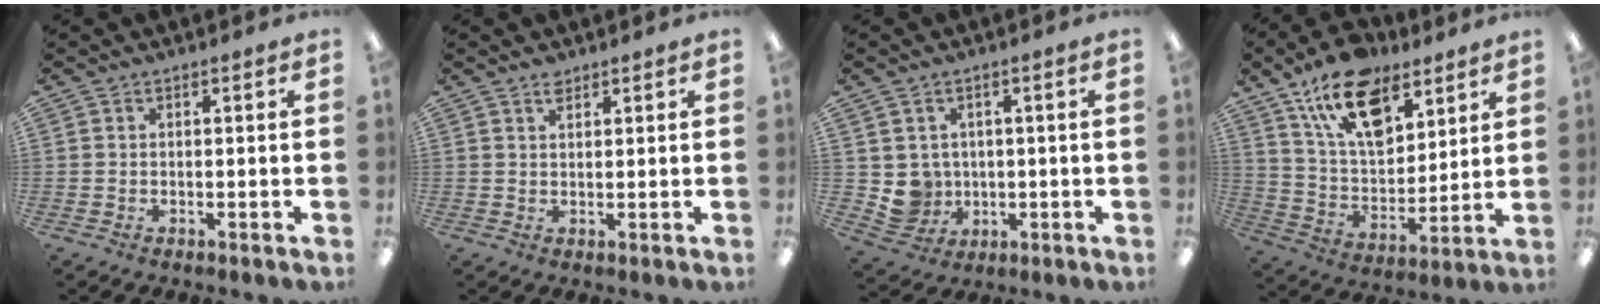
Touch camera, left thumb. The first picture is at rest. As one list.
[{"total": 2.1, "force": [1.7, 0.8, 0.9], "torque": [-0.022, -0.001, 0.033]}, {"total": 5.8, "force": [1.3, 5.5, 0.9], "torque": [-0.041, -0.006, 0.032]}, {"total": 18.0, "force": [11.4, 9.7, 10.0], "torque": [-0.175, -0.048, 0.206]}]